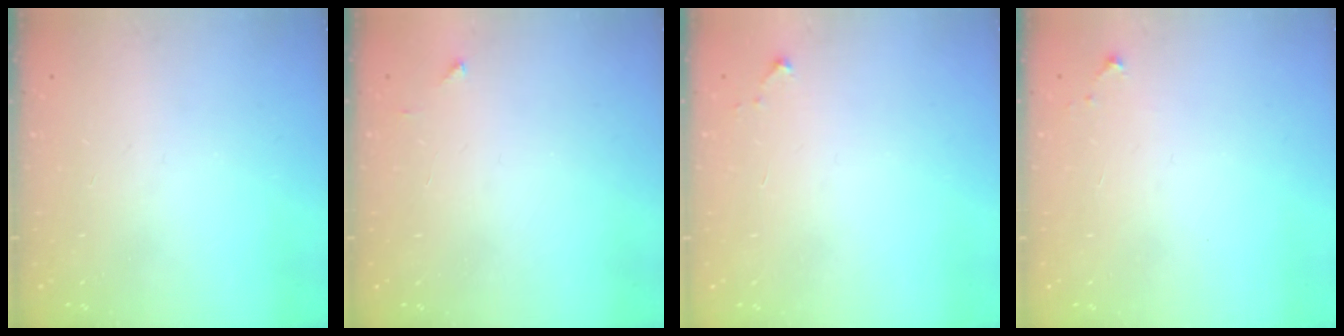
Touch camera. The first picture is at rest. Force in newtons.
{"total": 2.0, "press": 2.0, "slide": 0.2}
{"total": 2.6, "press": 2.6, "slide": 0.4}
{"total": 4.3, "press": 4.3, "slide": 0.7}